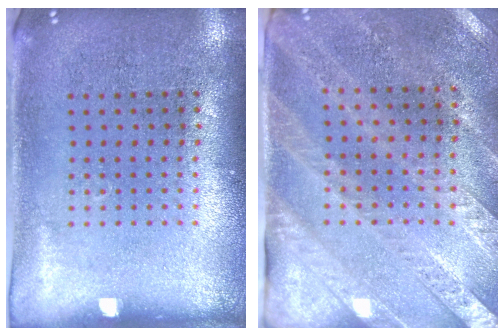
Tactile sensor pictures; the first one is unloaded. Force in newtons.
{"total": 2.6, "press": 2.3, "slide": 1.3}